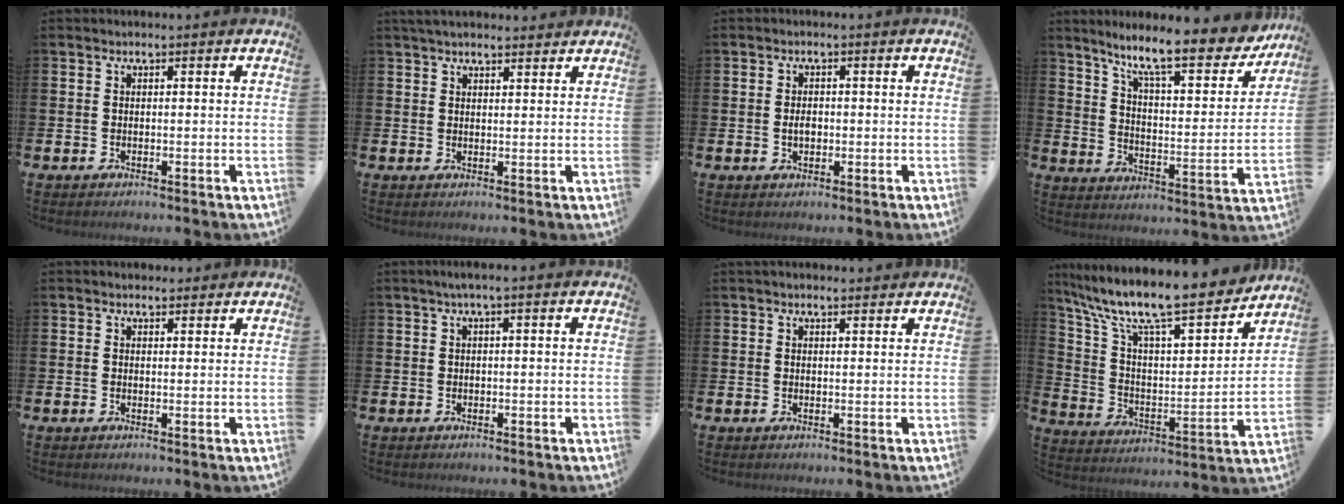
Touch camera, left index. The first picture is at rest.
{"total": 3.3, "force": [3.1, 0.7, 0.8], "torque": [-0.021, -0.006, 0.057]}
{"total": 2.0, "force": [-0.1, 1.3, 1.5], "torque": [-0.020, 0.003, -0.006]}
{"total": 10.8, "force": [8.9, 2.0, 5.6], "torque": [-0.123, -0.058, 0.146]}
{"total": 1.7, "force": [1.6, 0.7, 0.0], "torque": [0.007, -0.001, 0.028]}
{"total": 1.3, "force": [0.4, 0.0, 1.3], "torque": [-0.029, 0.005, 0.007]}
{"total": 1.4, "force": [1.3, 0.3, 0.3], "torque": [0.003, -0.004, 0.022]}
{"total": 13.1, "force": [11.4, 2.6, 5.9], "torque": [-0.150, -0.078, 0.193]}